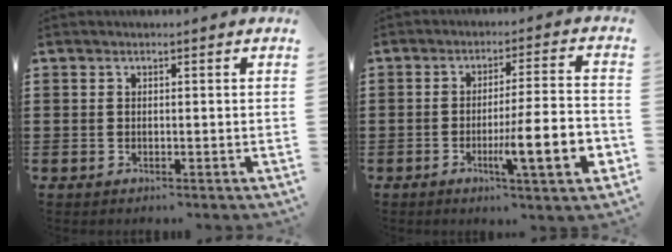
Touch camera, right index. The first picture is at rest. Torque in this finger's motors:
{"motor_torque": [1.72, -0.42, 0.73, 0.18]}